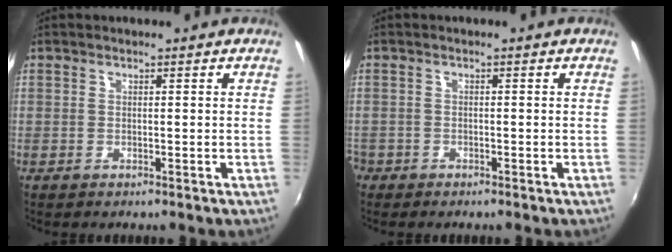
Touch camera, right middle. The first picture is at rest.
{"total": 2.2, "force": [-1.5, 1.6, 0.2], "torque": [-0.017, 0.004, -0.030]}